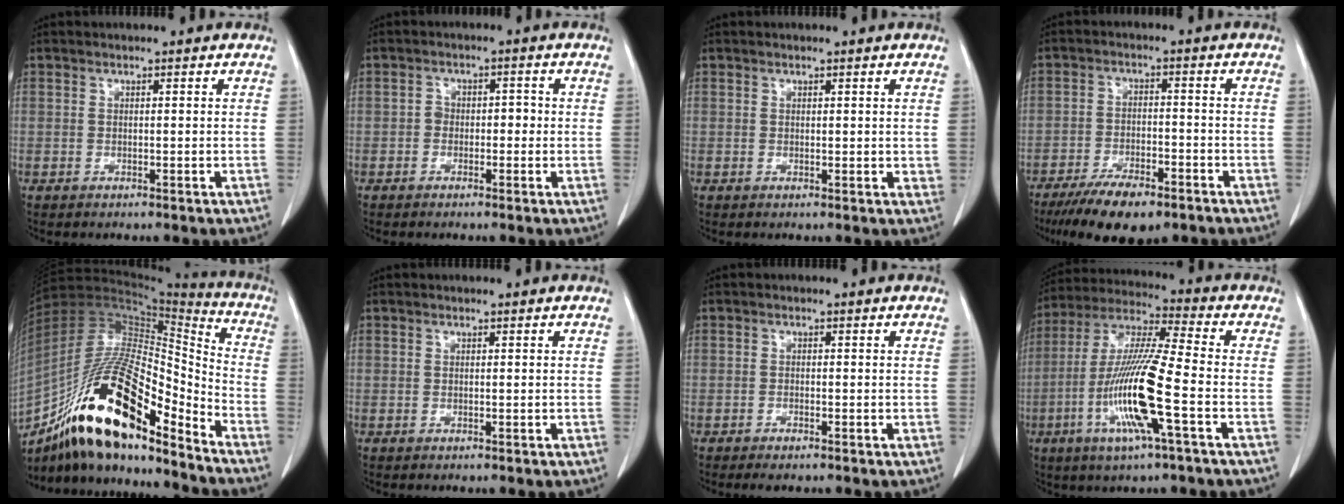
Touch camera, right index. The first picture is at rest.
{"total": 2.3, "force": [-0.5, 1.7, 1.5], "torque": [-0.012, 0.017, -0.008]}
{"total": 0.9, "force": [0.5, 0.5, 0.5], "torque": [0.000, -0.003, 0.006]}
{"total": 10.0, "force": [-7.3, 3.2, 6.0], "torque": [-0.100, -0.013, -0.122]}
{"total": 23.6, "force": [-14.8, 6.0, 17.3], "torque": [-0.319, -0.002, -0.258]}
{"total": 0.0}
{"total": 1.5, "force": [-1.1, 0.3, 0.9], "torque": [-0.020, -0.002, -0.015]}
{"total": 15.1, "force": [-4.5, 0.2, 14.4], "torque": [-0.295, -0.010, -0.089]}